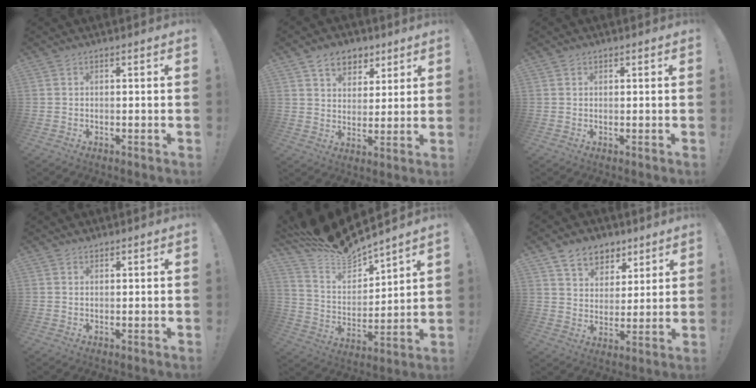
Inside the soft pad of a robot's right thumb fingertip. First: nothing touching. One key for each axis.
{"total": 9.2, "fx": 5.6, "fy": 6.6, "fz": 3.0, "tx": -0.034, "ty": -0.034, "tz": 0.107}
{"total": 0.7, "fx": 0.5, "fy": 0.6, "fz": 0.0, "tx": 0.006, "ty": -0.001, "tz": 0.008}
{"total": 1.1, "fx": 0.9, "fy": 0.4, "fz": 0.2, "tx": 0.000, "ty": -0.003, "tz": 0.018}
{"total": 12.5, "fx": 12.1, "fy": 2.4, "fz": 2.1, "tx": -0.070, "ty": -0.114, "tz": 0.213}
{"total": 9.8, "fx": 6.7, "fy": 6.8, "fz": 2.1, "tx": -0.025, "ty": -0.048, "tz": 0.131}